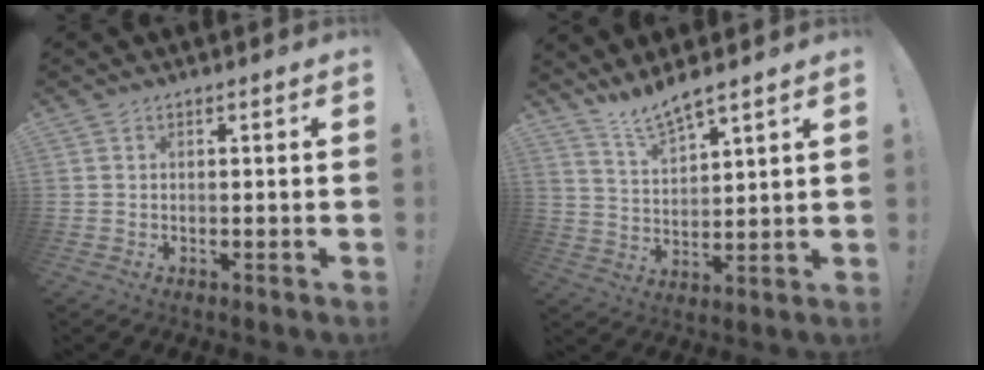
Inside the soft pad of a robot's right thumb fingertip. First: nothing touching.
{"total": 7.7, "force": [6.9, 0.7, 3.2], "torque": [-0.071, -0.042, 0.127]}